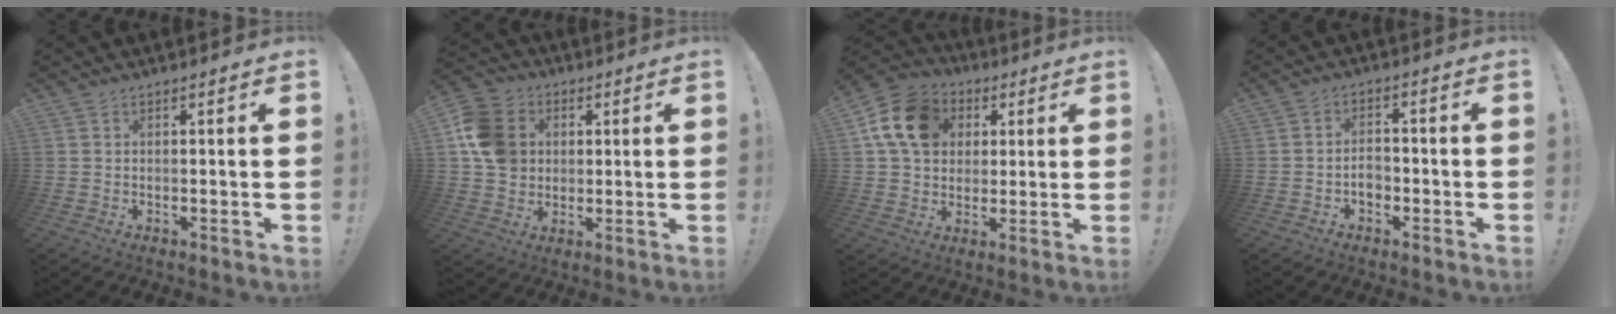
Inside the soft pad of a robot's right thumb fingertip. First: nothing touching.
{"total": 13.6, "force": [2.7, 11.5, 6.7], "torque": [-0.106, -0.001, 0.056]}
{"total": 15.9, "force": [5.1, 12.3, 8.7], "torque": [-0.136, -0.005, 0.101]}
{"total": 4.5, "force": [-1.8, 3.2, 2.7], "torque": [-0.030, 0.005, -0.033]}